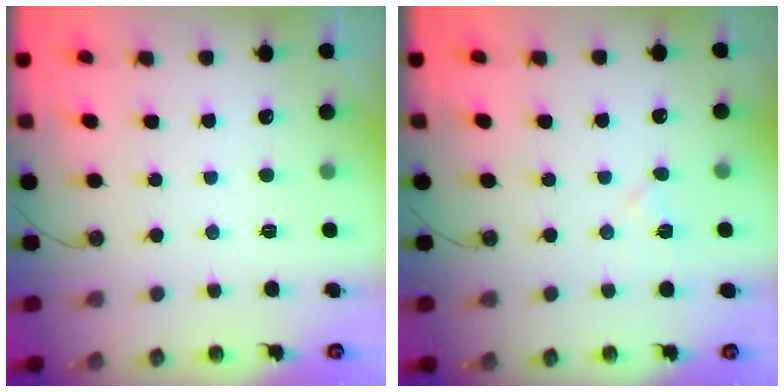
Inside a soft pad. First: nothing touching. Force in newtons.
{"total": 6.2, "press": 5.8, "slide": 2.1}